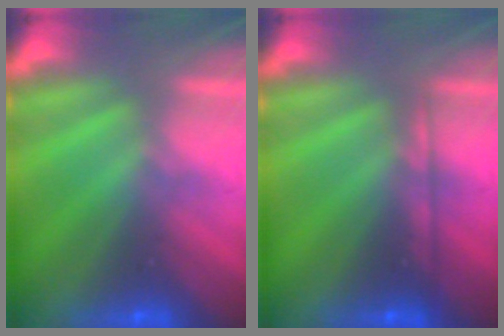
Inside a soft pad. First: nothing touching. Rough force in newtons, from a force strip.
{"total": 2.1}